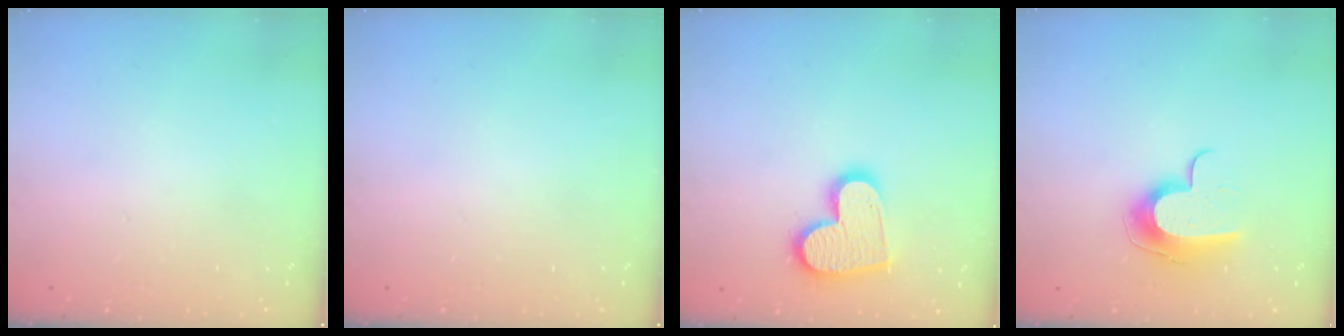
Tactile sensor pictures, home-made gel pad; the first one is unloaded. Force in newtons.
{"total": 0.0}
{"total": 14.9, "press": 14.8, "slide": 1.1}
{"total": 10.3, "press": 10.3, "slide": 0.3}